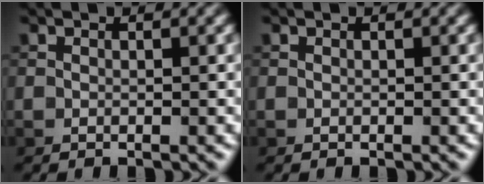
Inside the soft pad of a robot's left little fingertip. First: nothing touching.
{"total": 0.0}